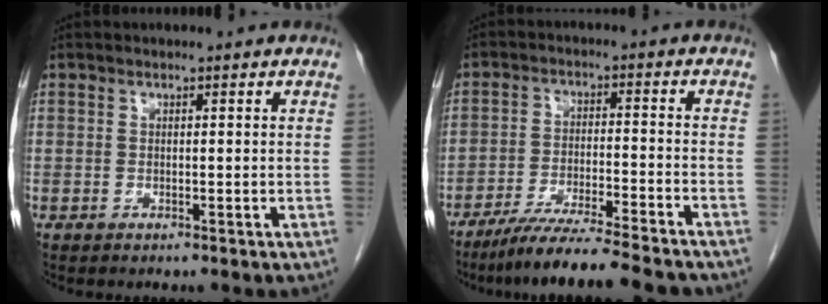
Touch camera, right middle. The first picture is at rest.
{"total": 12.8, "force": [-11.1, 0.1, 6.3], "torque": [-0.095, -0.021, -0.177]}